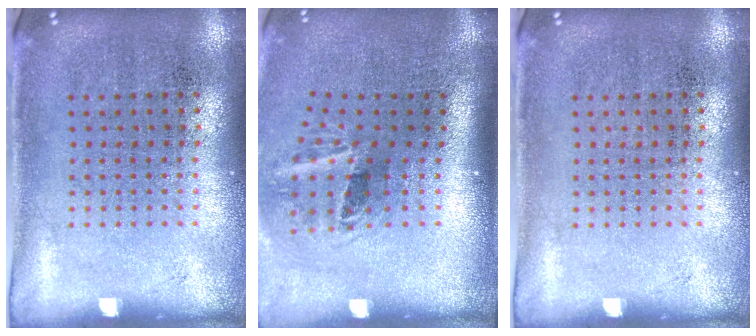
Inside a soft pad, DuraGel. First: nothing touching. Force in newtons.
{"total": 2.0, "press": 1.2, "slide": 1.6}
{"total": 0.0}